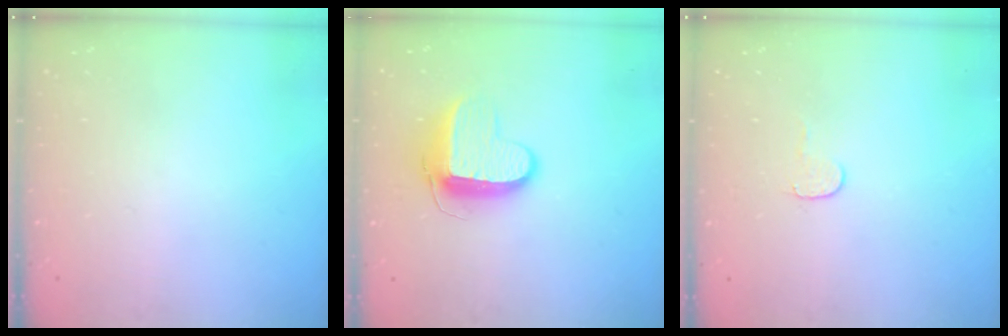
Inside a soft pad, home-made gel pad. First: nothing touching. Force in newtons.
{"total": 10.3, "press": 10.3, "slide": 1.0}
{"total": 4.0, "press": 4.0, "slide": 0.5}